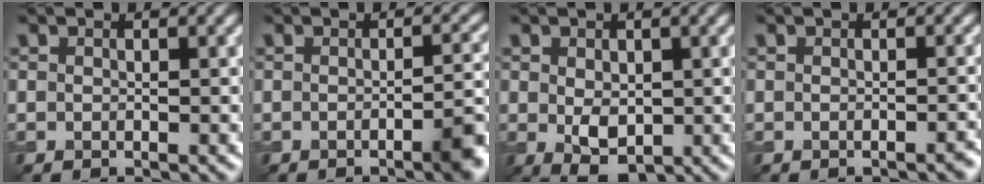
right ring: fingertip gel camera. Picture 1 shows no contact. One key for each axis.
{"total": 3.2, "fx": -1.3, "fy": 0.7, "fz": 2.8, "tx": -0.032, "ty": 0.003, "tz": -0.027}
{"total": 3.1, "fx": 0.0, "fy": 2.0, "fz": 2.4, "tx": -0.043, "ty": -0.002, "tz": 0.007}
{"total": 1.0, "fx": -0.7, "fy": 0.2, "fz": 0.6, "tx": -0.005, "ty": 0.001, "tz": -0.011}